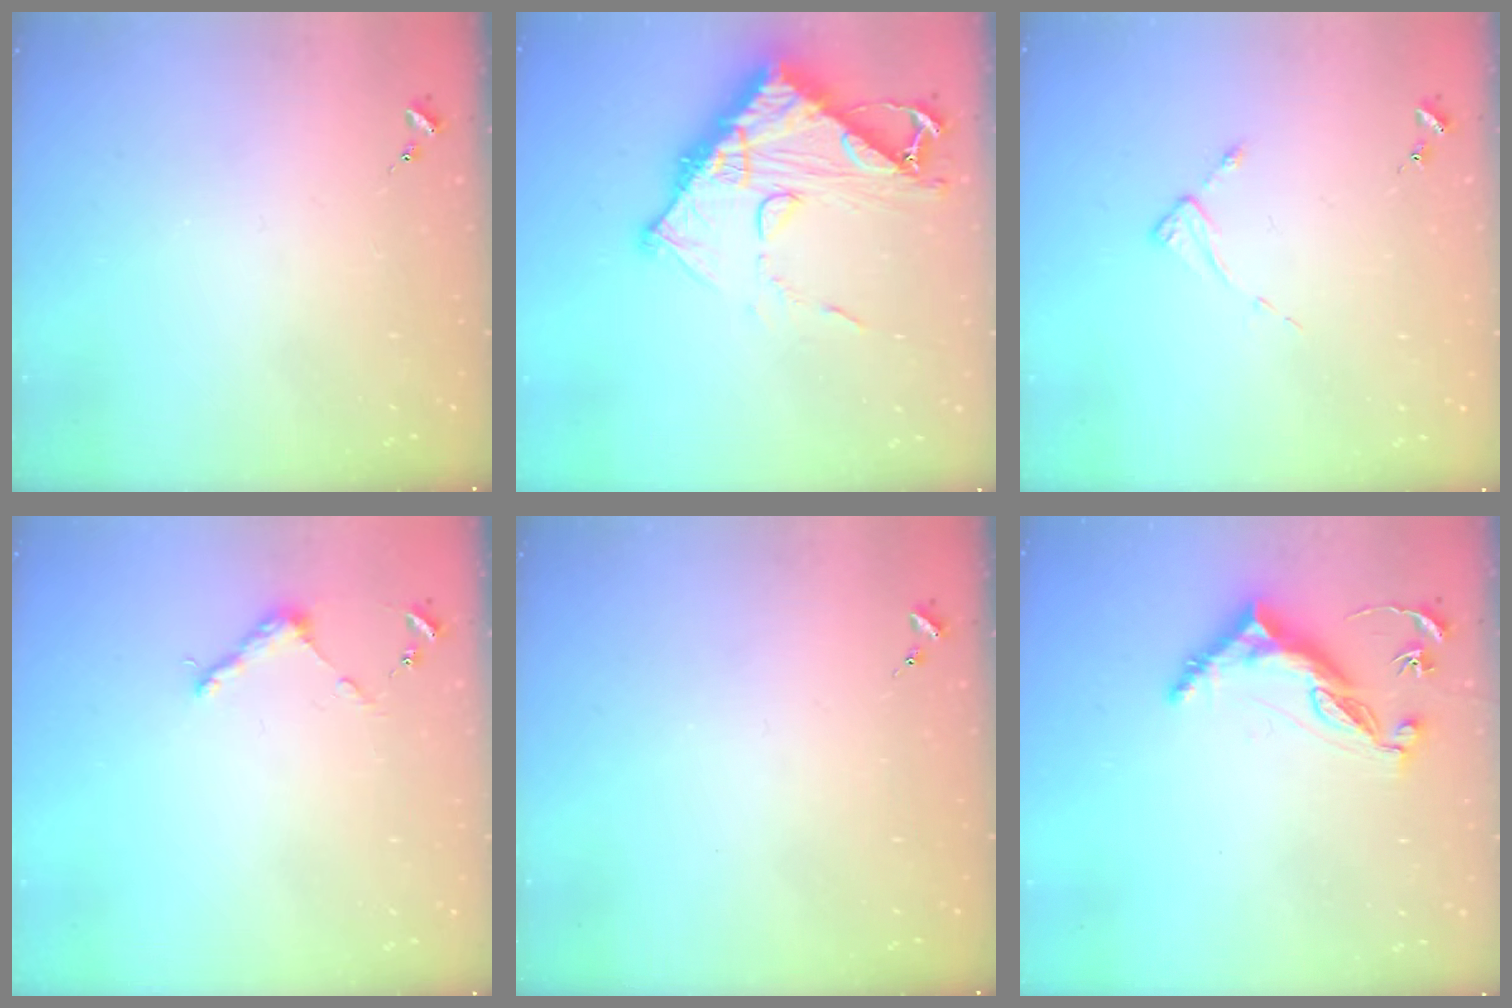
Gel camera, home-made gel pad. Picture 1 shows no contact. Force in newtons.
{"total": 16.7, "press": 16.6, "slide": 1.9}
{"total": 2.5, "press": 2.5, "slide": 0.3}
{"total": 4.7, "press": 4.7, "slide": 0.5}
{"total": 0.0}
{"total": 9.5, "press": 9.5, "slide": 0.9}